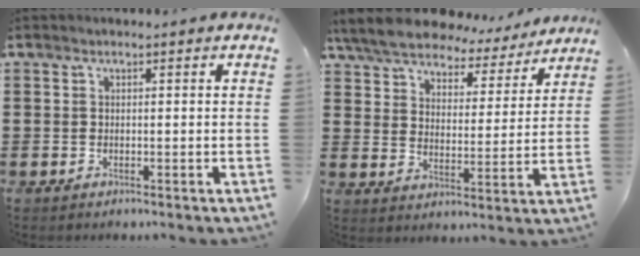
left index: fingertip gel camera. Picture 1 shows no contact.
{"total": 7.1, "force": [6.7, 1.4, 1.6], "torque": [-0.066, -0.038, 0.118]}